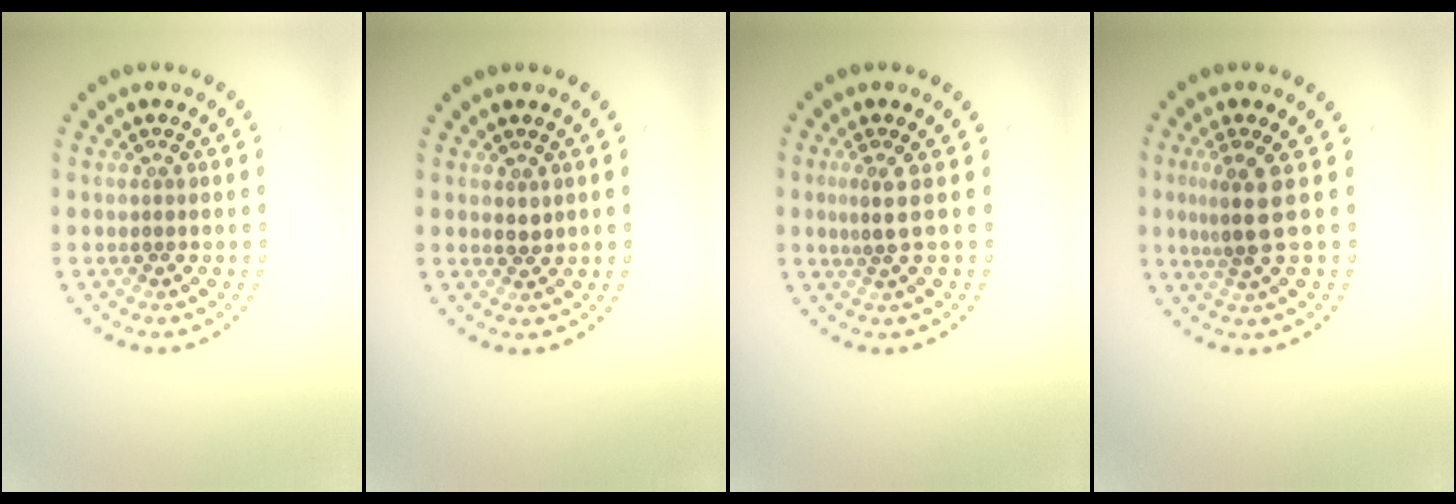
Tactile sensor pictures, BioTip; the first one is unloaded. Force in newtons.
{"total": 0.7, "press": 0.7, "slide": 0.3}
{"total": 1.8, "press": 1.1, "slide": 1.4}
{"total": 2.9, "press": 2.2, "slide": 1.9}